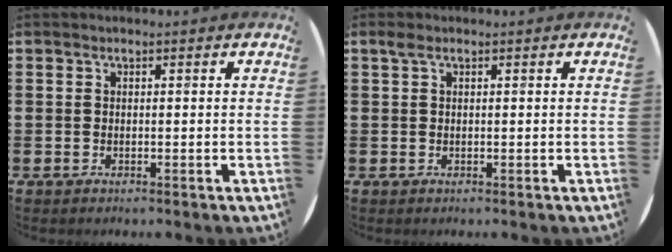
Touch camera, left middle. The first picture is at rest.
{"total": 0.7, "force": [0.4, 0.3, 0.5], "torque": [-0.010, 0.004, 0.006]}